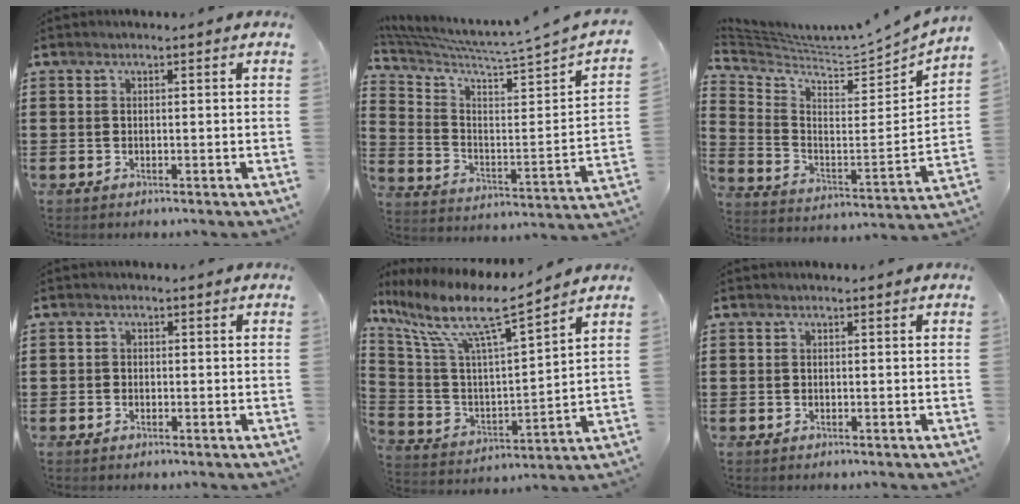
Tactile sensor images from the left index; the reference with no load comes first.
{"total": 4.3, "force": [3.7, -0.7, 2.1], "torque": [-0.064, -0.057, 0.055]}
{"total": 4.0, "force": [3.9, -0.4, 0.8], "torque": [-0.042, -0.055, 0.059]}
{"total": 0.9, "force": [-0.4, 0.7, 0.2], "torque": [-0.006, 0.001, -0.010]}
{"total": 11.0, "force": [7.9, 1.5, 7.6], "torque": [-0.174, -0.045, 0.127]}
{"total": 0.0}